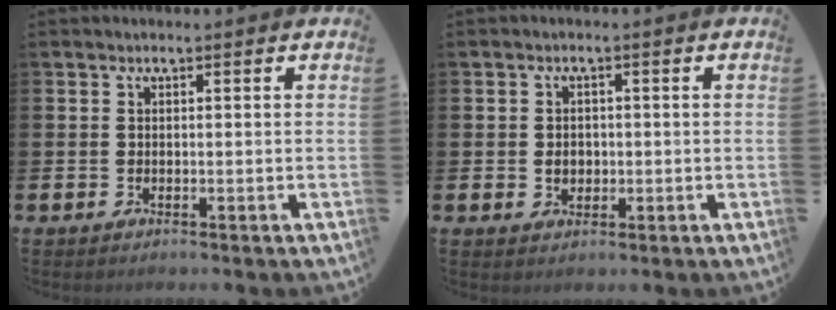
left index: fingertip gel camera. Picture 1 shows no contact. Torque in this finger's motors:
{"motor_torque": [0.50, -0.03, 0.02, 0.07]}